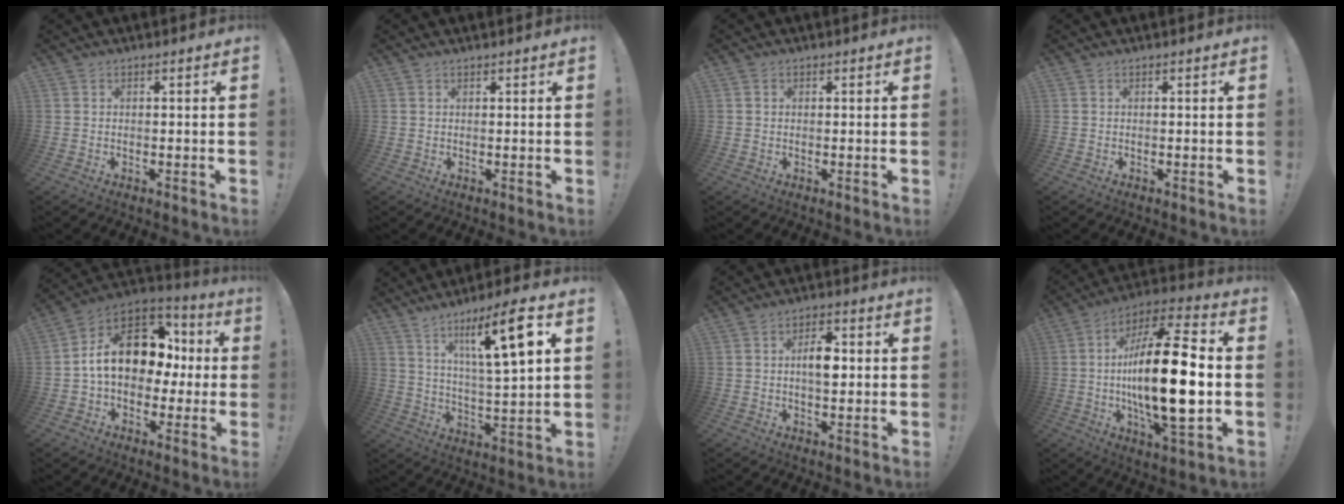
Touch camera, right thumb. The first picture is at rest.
{"total": 0.8, "force": [0.6, 0.5, -0.2], "torque": [0.012, -0.005, 0.010]}
{"total": 0.9, "force": [0.2, 0.8, 0.1], "torque": [-0.002, 0.002, 0.005]}
{"total": 0.0}
{"total": 18.9, "force": [2.8, 13.3, 13.1], "torque": [-0.193, 0.000, 0.065]}
{"total": 14.6, "force": [7.4, 1.7, 12.5], "torque": [-0.203, -0.035, 0.104]}
{"total": 6.9, "force": [0.1, 3.5, 5.9], "torque": [-0.093, 0.007, -0.005]}
{"total": 25.2, "force": [-1.5, 7.9, 23.8], "torque": [-0.427, -0.005, -0.035]}